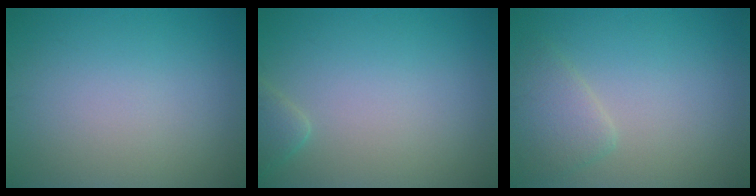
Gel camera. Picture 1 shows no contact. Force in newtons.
{"total": 1.4, "press": 1.4, "slide": 0.2}
{"total": 2.5, "press": 2.5, "slide": 0.2}